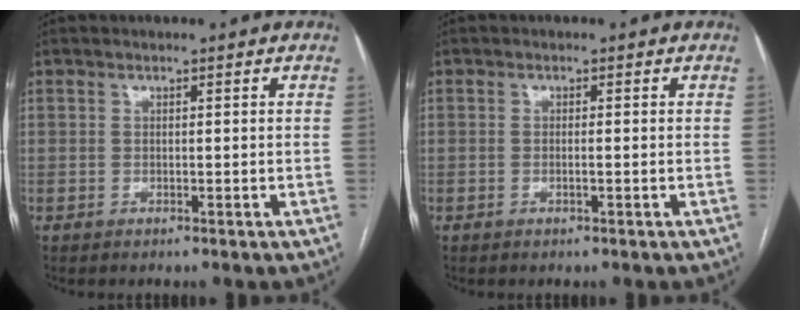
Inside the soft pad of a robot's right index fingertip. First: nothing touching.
{"total": 0.8, "force": [-0.3, 0.0, 0.7], "torque": [-0.015, 0.000, -0.004]}